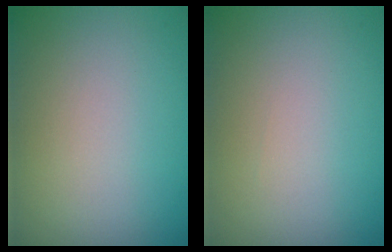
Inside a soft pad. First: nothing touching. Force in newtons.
{"total": 0.0}